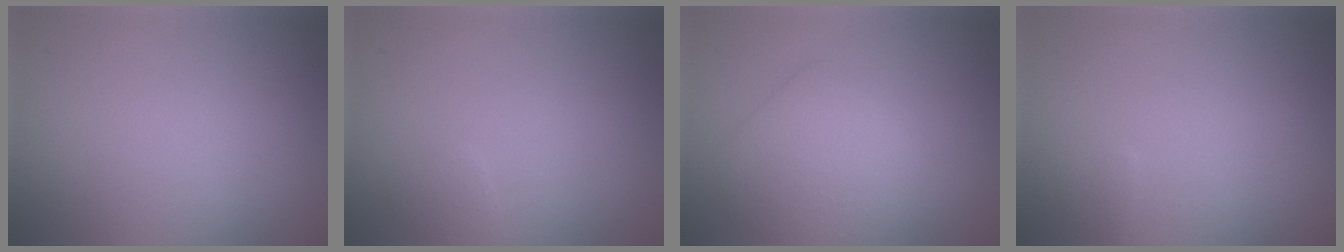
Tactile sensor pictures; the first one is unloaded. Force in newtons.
{"total": 0.9, "press": 0.9, "slide": 0.1}
{"total": 4.3, "press": 4.3, "slide": 0.2}
{"total": 0.9, "press": 0.9, "slide": 0.1}